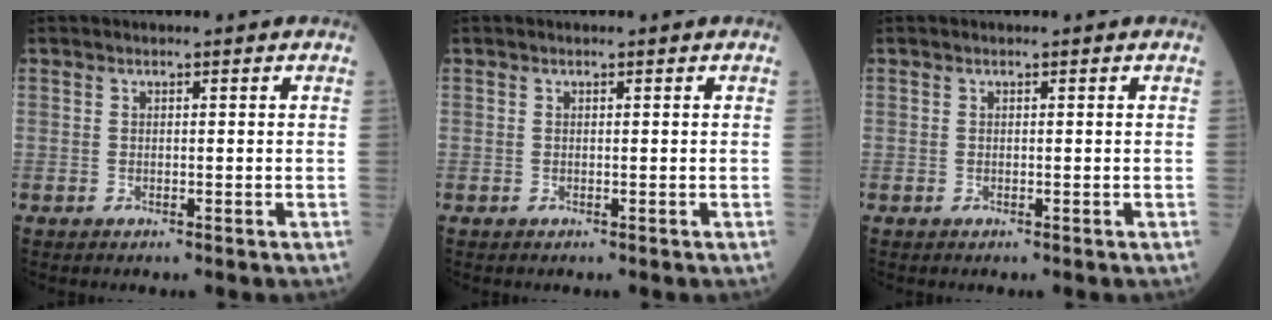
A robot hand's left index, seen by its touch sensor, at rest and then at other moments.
{"total": 0.0}
{"total": 0.0}